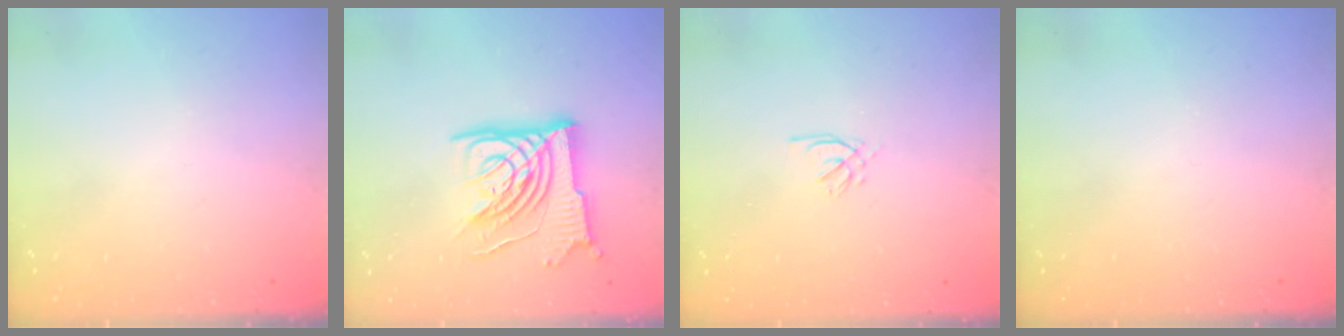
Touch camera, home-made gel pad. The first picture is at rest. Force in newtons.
{"total": 14.6, "press": 14.5, "slide": 1.8}
{"total": 0.9, "press": 0.8, "slide": 0.4}
{"total": 0.0}